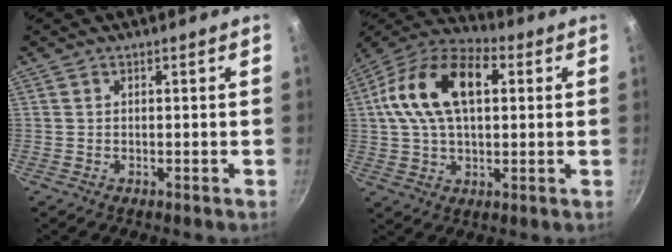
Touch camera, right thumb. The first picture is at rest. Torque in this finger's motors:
{"motor_torque": [-0.93, 1.71, 0.50, -0.33, 0.18]}